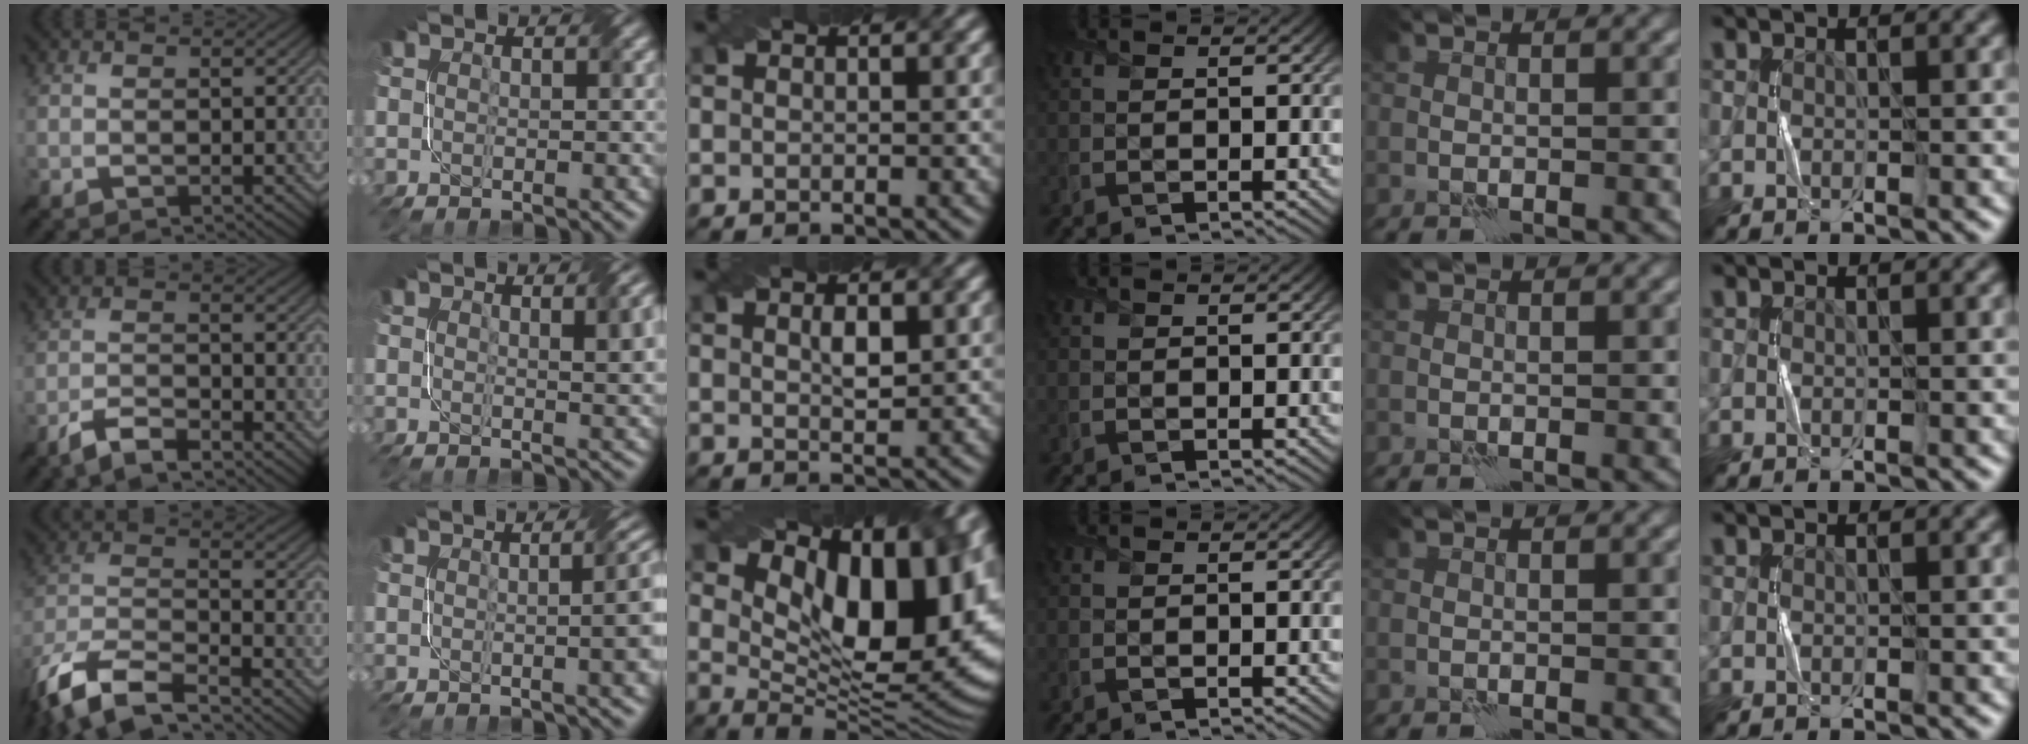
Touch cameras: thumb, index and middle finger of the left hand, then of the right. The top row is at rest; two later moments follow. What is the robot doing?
{"motion": "twist", "object": "screw"}